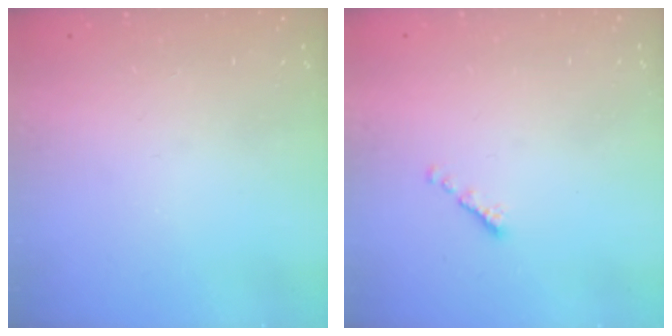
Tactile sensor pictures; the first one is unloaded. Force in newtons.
{"total": 0.0}